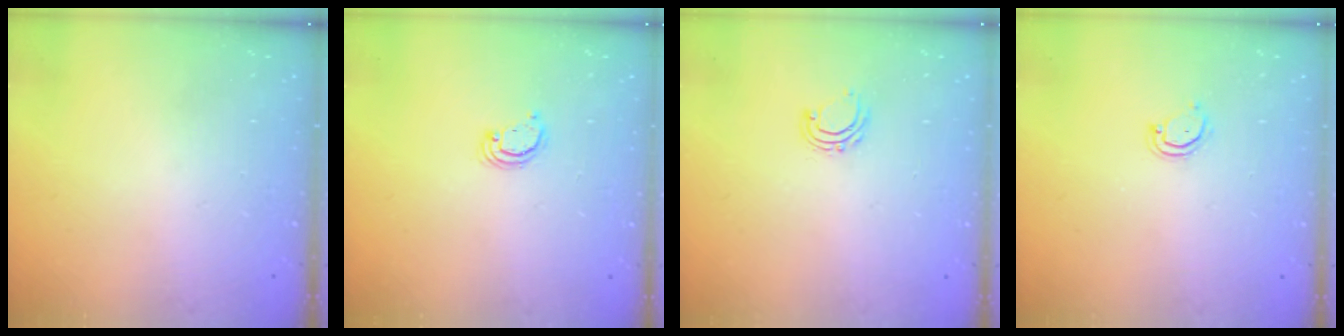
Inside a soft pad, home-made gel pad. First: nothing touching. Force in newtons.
{"total": 2.6, "press": 2.6, "slide": 0.2}
{"total": 5.4, "press": 5.3, "slide": 0.7}
{"total": 2.5, "press": 2.5, "slide": 0.1}